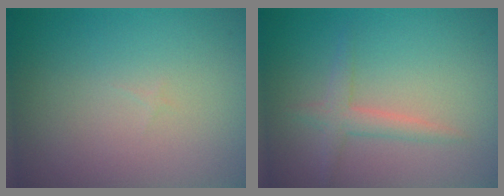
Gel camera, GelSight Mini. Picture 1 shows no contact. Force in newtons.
{"total": 2.0, "press": 2.0, "slide": 0.1}